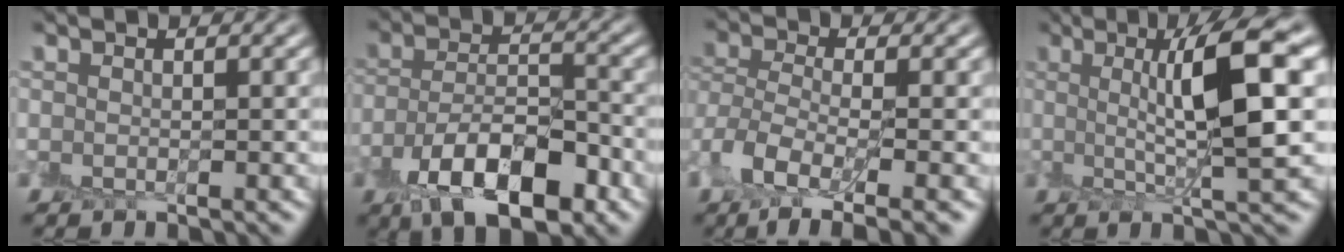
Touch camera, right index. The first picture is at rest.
{"total": 9.4, "force": [-5.0, 4.4, 6.6], "torque": [-0.113, 0.005, -0.088]}
{"total": 5.9, "force": [-2.6, 2.7, 4.6], "torque": [-0.091, 0.001, -0.055]}
{"total": 8.4, "force": [1.8, 1.5, 8.0], "torque": [-0.113, 0.011, 0.030]}